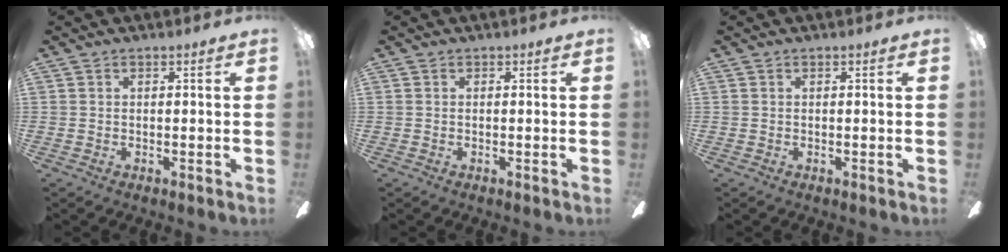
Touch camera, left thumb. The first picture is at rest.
{"total": 0.0}
{"total": 0.0}